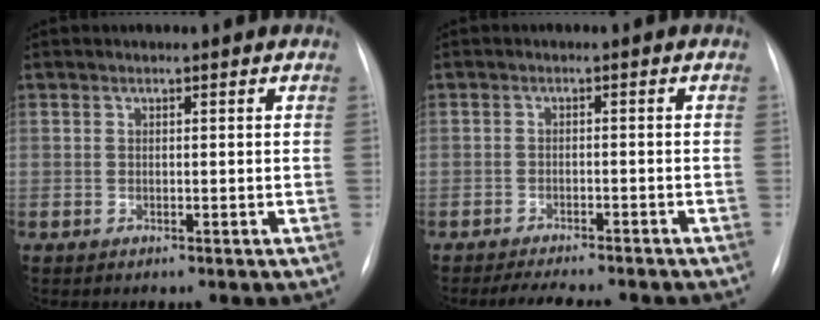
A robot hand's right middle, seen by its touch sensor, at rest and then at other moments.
{"total": 7.5, "force": [-6.6, 1.7, 3.2], "torque": [-0.044, -0.005, -0.091]}